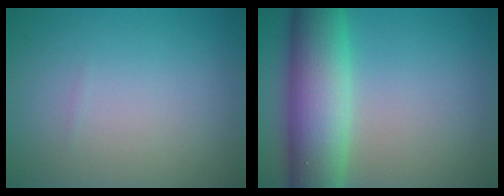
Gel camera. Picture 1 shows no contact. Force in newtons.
{"total": 9.8, "press": 9.8, "slide": 0.3}